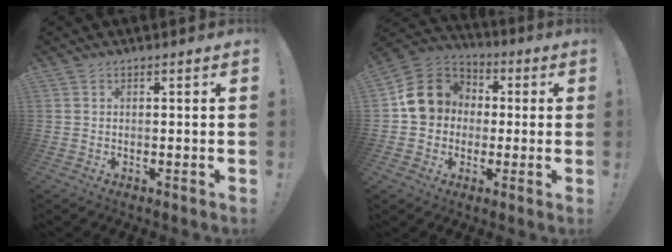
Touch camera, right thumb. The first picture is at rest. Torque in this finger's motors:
{"motor_torque": [0.20, 0.22, 0.12, -0.01, 0.25]}